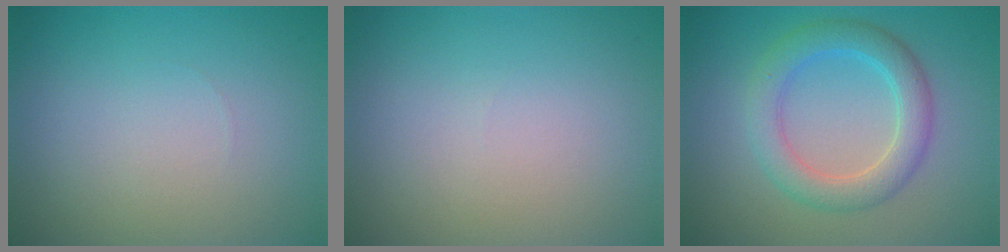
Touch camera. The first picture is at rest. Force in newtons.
{"total": 0.0}
{"total": 4.2, "press": 4.2, "slide": 0.2}